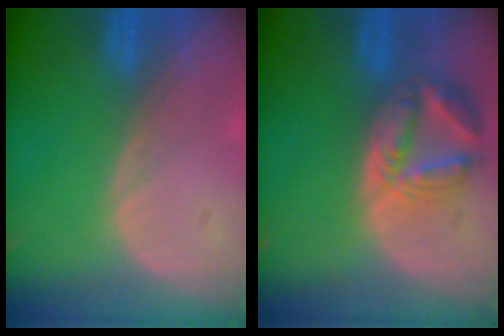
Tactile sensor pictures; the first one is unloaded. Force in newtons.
{"total": 8.2, "press": 7.3, "slide": 3.7}